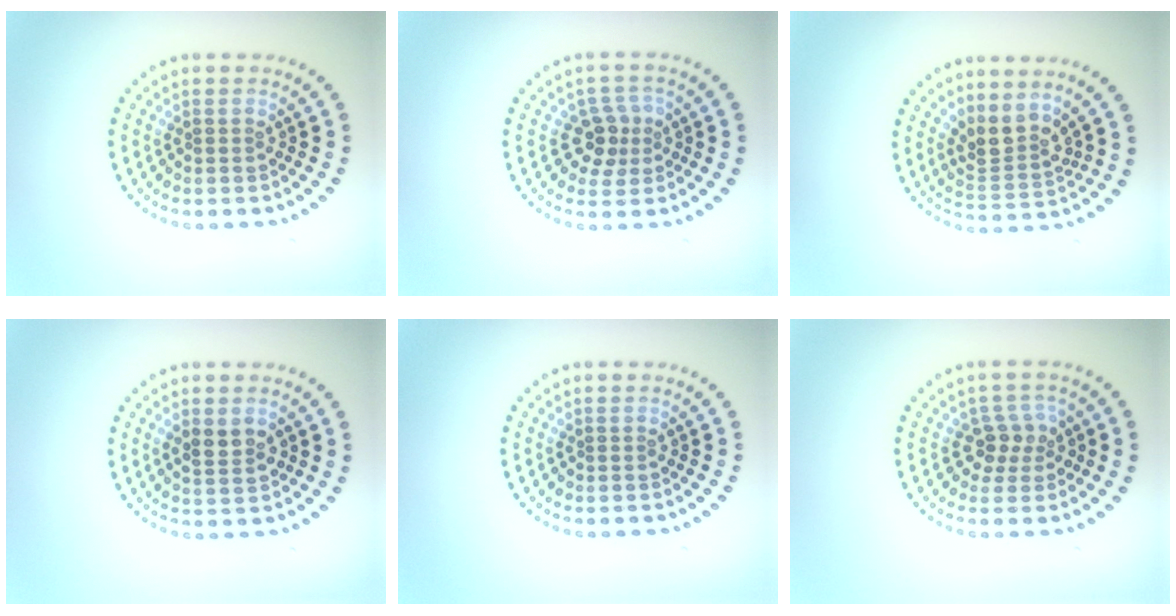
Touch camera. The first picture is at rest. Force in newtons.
{"total": 2.7, "press": 2.5, "slide": 1.1}
{"total": 3.0, "press": 2.2, "slide": 2.1}
{"total": 2.1, "press": 2.0, "slide": 0.5}
{"total": 0.0}
{"total": 2.4, "press": 2.1, "slide": 1.0}